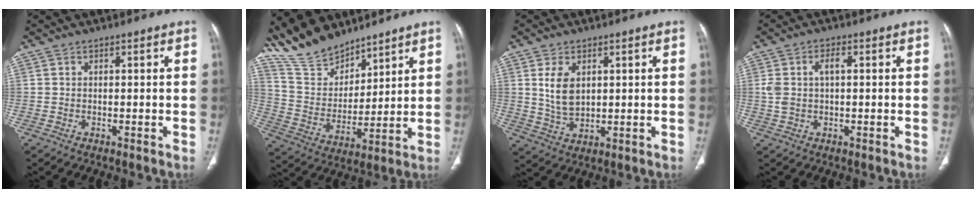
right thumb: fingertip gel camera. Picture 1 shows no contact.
{"total": 14.7, "force": [12.8, 5.7, 4.3], "torque": [-0.059, -0.060, 0.258]}
{"total": 6.7, "force": [1.9, 4.2, 4.9], "torque": [-0.080, -0.012, 0.049]}
{"total": 4.8, "force": [0.7, 2.5, 4.1], "torque": [-0.098, 0.017, 0.016]}